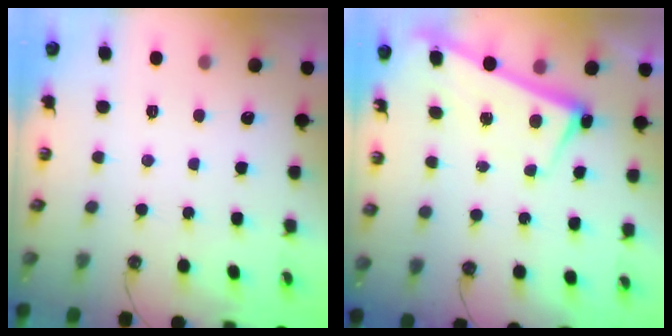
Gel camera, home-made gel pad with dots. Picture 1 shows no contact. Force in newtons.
{"total": 2.8, "press": 2.7, "slide": 0.4}